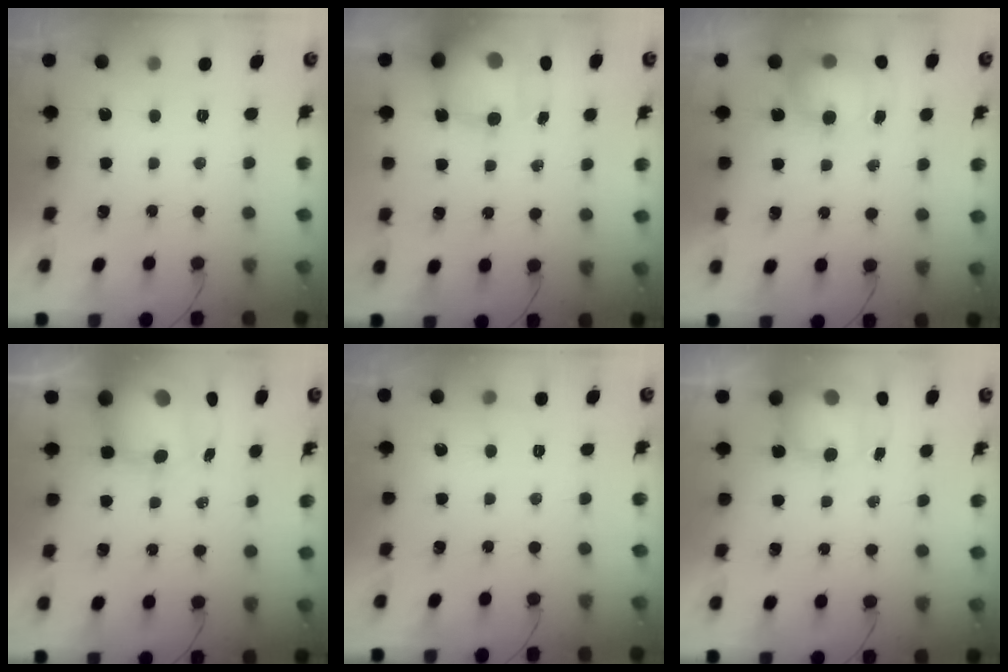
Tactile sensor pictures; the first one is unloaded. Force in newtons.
{"total": 15.4, "press": 14.8, "slide": 4.0}
{"total": 11.7, "press": 9.3, "slide": 7.1}
{"total": 11.4, "press": 11.0, "slide": 3.0}
{"total": 7.1, "press": 3.1, "slide": 6.4}
{"total": 12.7, "press": 10.7, "slide": 6.9}